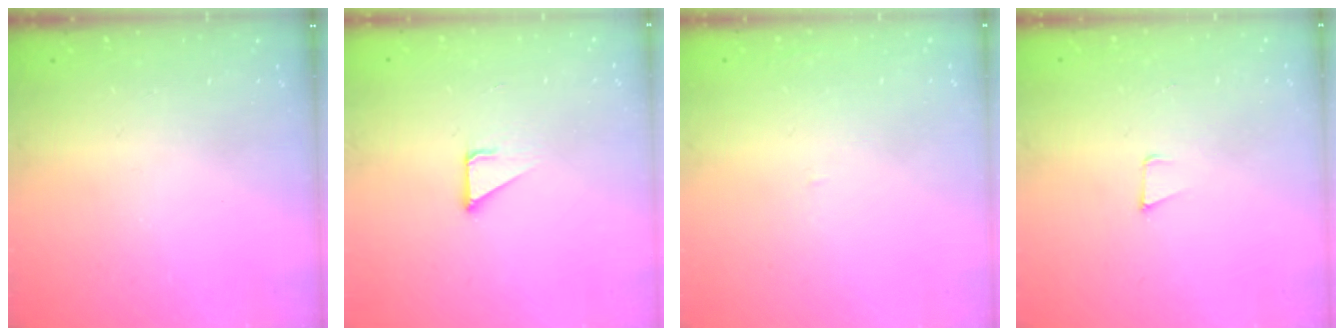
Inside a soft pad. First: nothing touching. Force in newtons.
{"total": 2.1, "press": 2.1, "slide": 0.0}
{"total": 0.9, "press": 0.9, "slide": 0.1}
{"total": 3.6, "press": 2.4, "slide": 2.6}